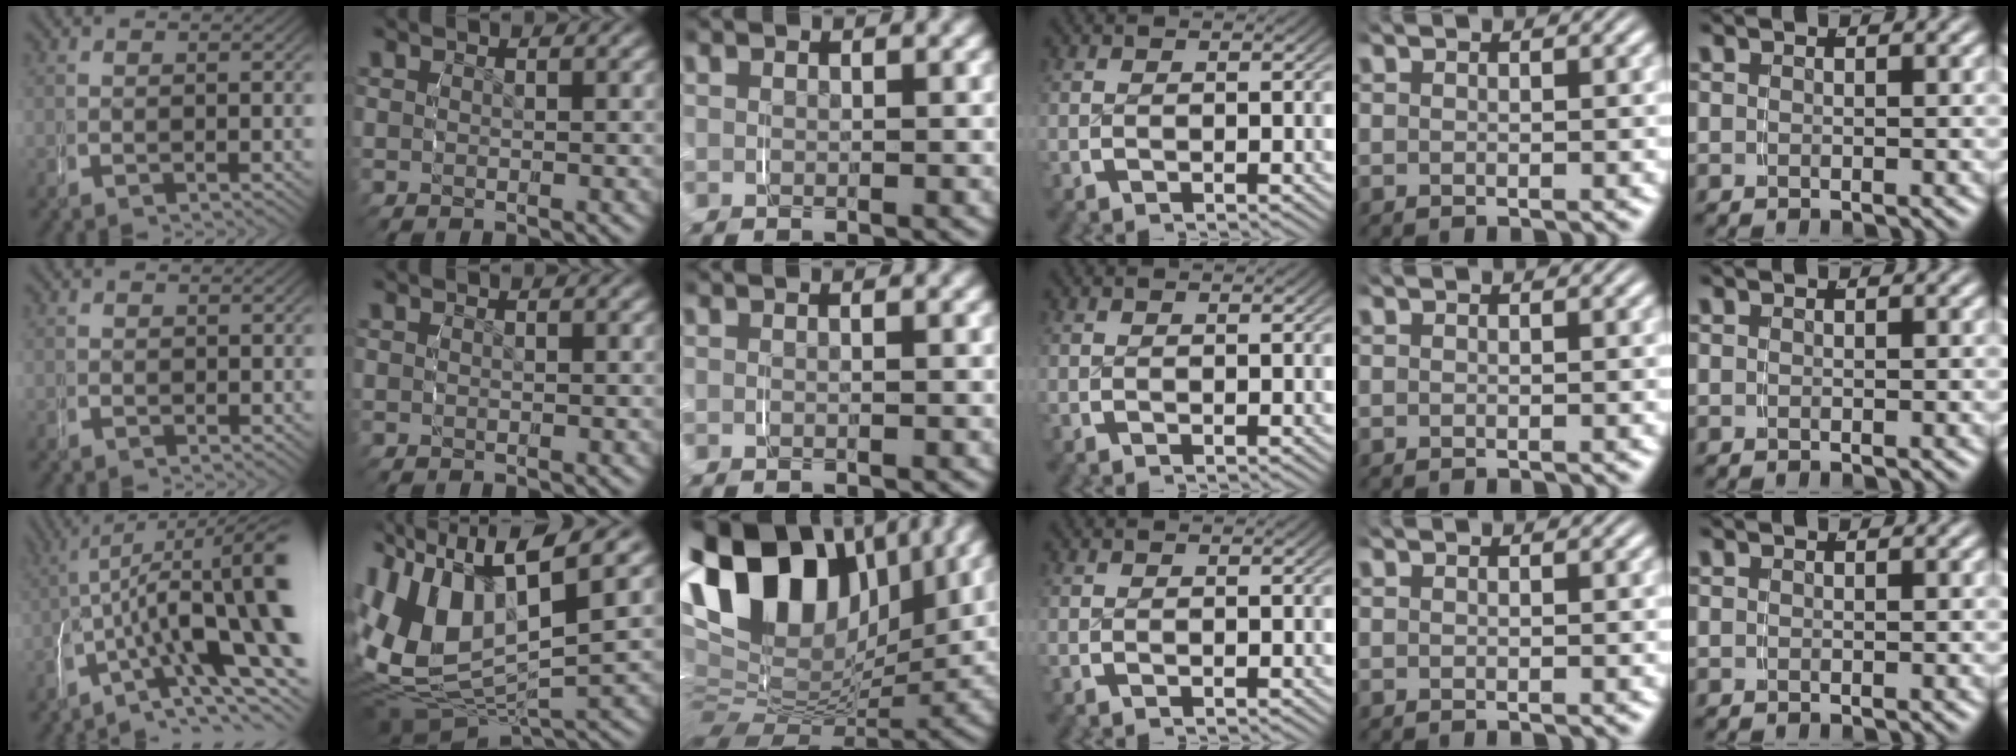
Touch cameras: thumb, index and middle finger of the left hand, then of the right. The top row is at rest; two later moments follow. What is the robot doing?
{"motion": "grasp_and_lifting", "object": "keyboard"}